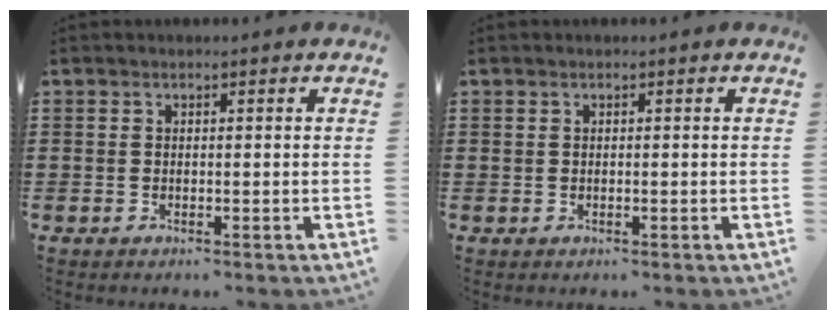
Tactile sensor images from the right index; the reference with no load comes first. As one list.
[{"total": 0.0}]